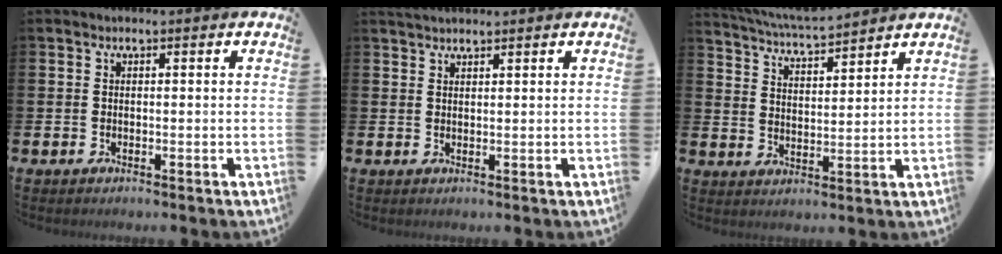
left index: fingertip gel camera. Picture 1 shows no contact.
{"total": 1.9, "force": [1.8, 0.3, 0.3], "torque": [-0.008, 0.002, 0.033]}
{"total": 5.8, "force": [5.7, 0.2, 1.0], "torque": [-0.045, -0.033, 0.102]}